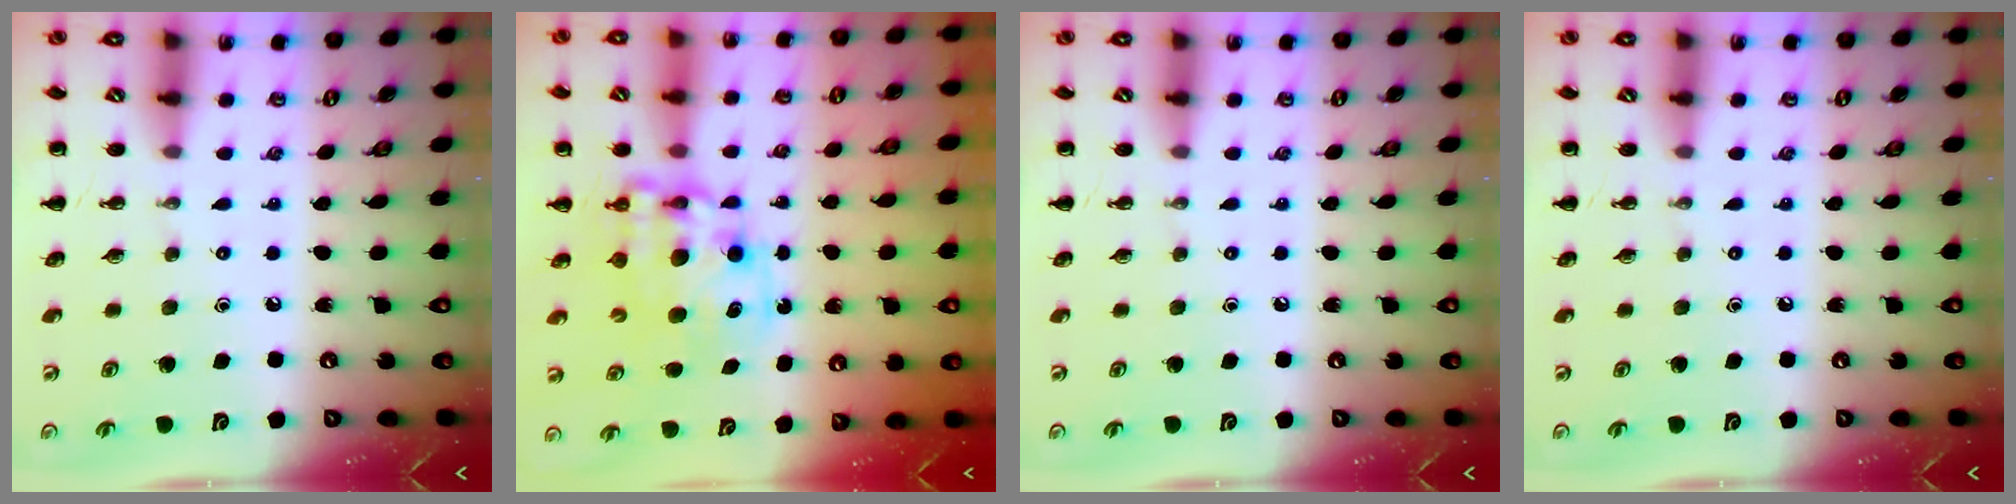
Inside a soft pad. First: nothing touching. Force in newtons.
{"total": 11.1, "press": 10.7, "slide": 2.8}
{"total": 0.0}
{"total": 0.0}